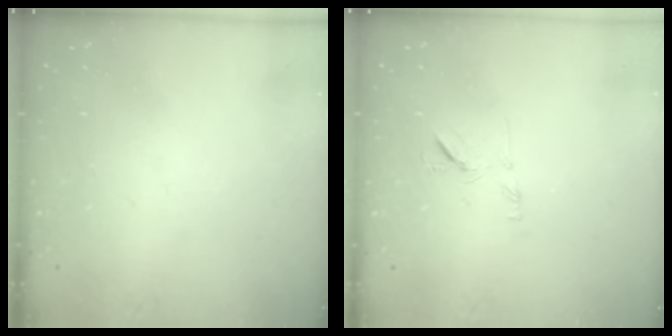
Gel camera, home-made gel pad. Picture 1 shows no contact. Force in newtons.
{"total": 7.5, "press": 7.4, "slide": 0.6}